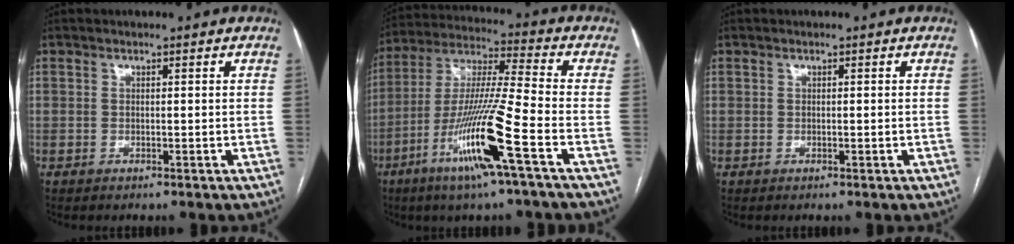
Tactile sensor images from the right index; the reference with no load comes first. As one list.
[{"total": 15.7, "force": [-6.9, -0.9, 14.1], "torque": [-0.283, -0.017, -0.132]}, {"total": 0.0}]